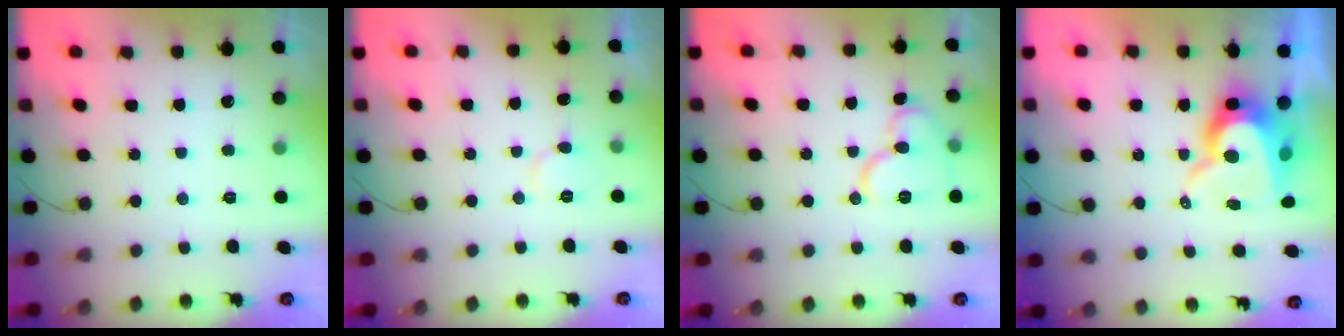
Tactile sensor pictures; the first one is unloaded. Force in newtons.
{"total": 4.0, "press": 4.0, "slide": 0.5}
{"total": 10.9, "press": 10.9, "slide": 0.3}
{"total": 11.8, "press": 11.8, "slide": 1.0}